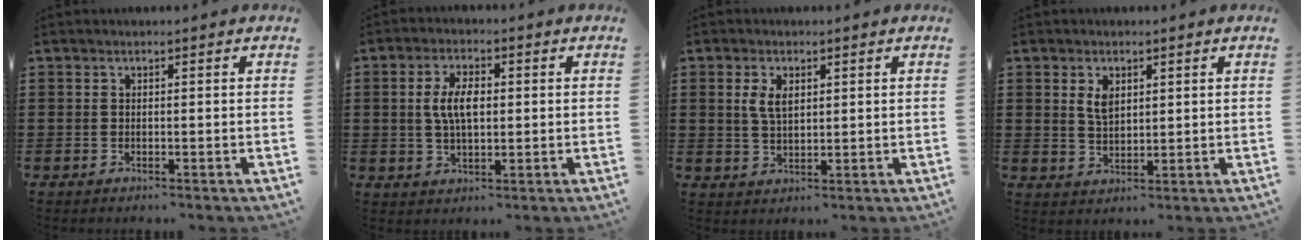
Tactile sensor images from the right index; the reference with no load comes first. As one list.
[{"total": 5.7, "force": [0.5, 2.6, 5.0], "torque": [-0.108, 0.007, 0.005]}, {"total": 3.8, "force": [1.1, 1.9, 3.1], "torque": [-0.066, 0.009, 0.019]}, {"total": 3.2, "force": [1.4, 1.8, 2.3], "torque": [-0.043, 0.002, 0.023]}]